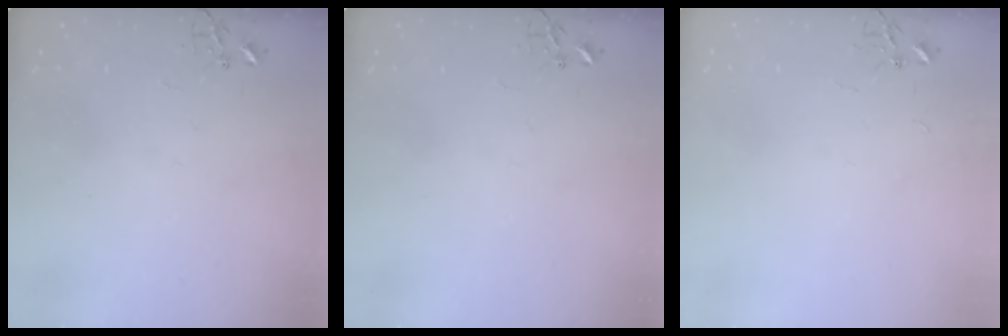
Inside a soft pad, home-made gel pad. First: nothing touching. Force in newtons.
{"total": 0.0}
{"total": 2.4, "press": 2.4, "slide": 0.3}